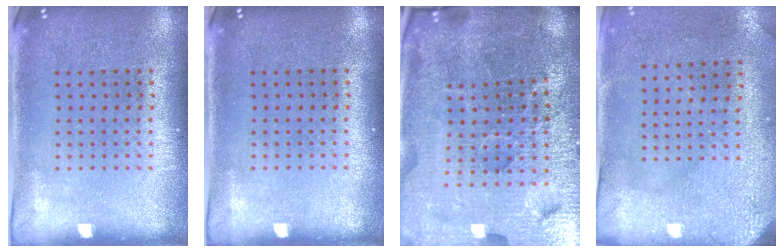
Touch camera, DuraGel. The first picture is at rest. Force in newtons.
{"total": 0.0}
{"total": 5.9, "press": 5.3, "slide": 2.4}
{"total": 3.0, "press": 2.4, "slide": 1.7}